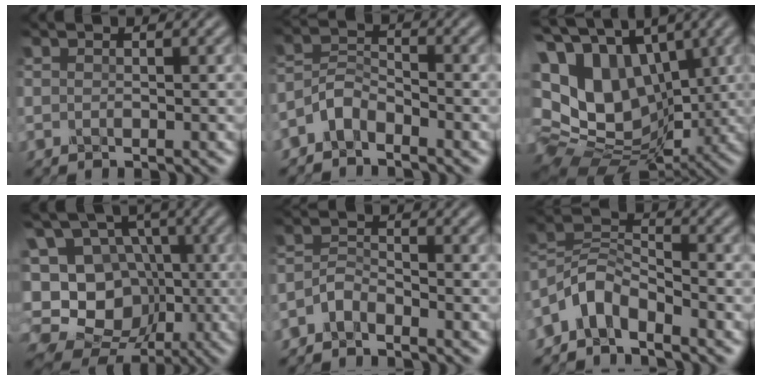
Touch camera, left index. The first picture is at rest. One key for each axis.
{"total": 2.5, "fx": -2.1, "fy": 0.9, "fz": 1.1, "tx": -0.024, "ty": 0.012, "tz": -0.052}
{"total": 15.8, "fx": 4.1, "fy": 11.7, "fz": 9.9, "tx": -0.214, "ty": 0.007, "tz": 0.083}
{"total": 17.5, "fx": -3.4, "fy": 15.6, "fz": 7.1, "tx": -0.175, "ty": 0.015, "tz": -0.063}
{"total": 1.7, "fx": -1.5, "fy": 0.5, "fz": 0.8, "tx": -0.021, "ty": 0.010, "tz": -0.037}
{"total": 4.2, "fx": -3.2, "fy": 1.7, "fz": 1.9, "tx": -0.036, "ty": 0.012, "tz": -0.078}